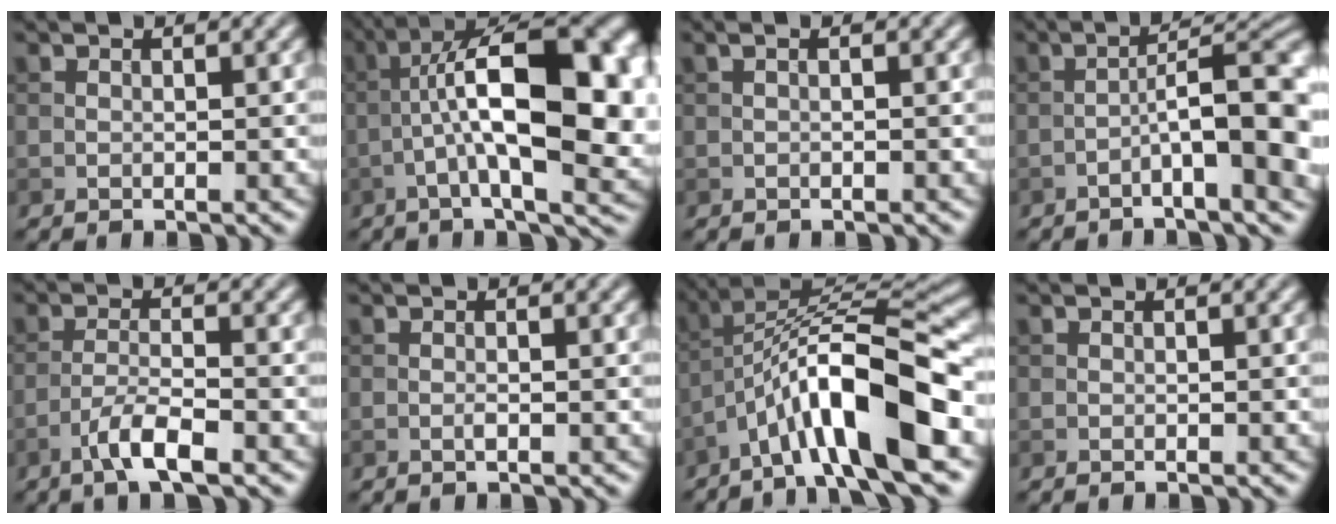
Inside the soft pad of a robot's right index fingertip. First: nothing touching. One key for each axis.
{"total": 15.1, "fx": -0.8, "fy": 5.3, "fz": 14.2, "tx": -0.216, "ty": 0.034, "tz": -0.018}
{"total": 0.8, "fx": 0.0, "fy": 0.1, "fz": 0.8, "tx": -0.012, "ty": -0.005, "tz": -0.003}
{"total": 9.8, "fx": -3.2, "fy": 2.3, "fz": 8.9, "tx": -0.124, "ty": 0.017, "tz": -0.047}
{"total": 3.9, "fx": -2.4, "fy": 0.7, "fz": 3.0, "tx": -0.060, "ty": 0.006, "tz": -0.052}
{"total": 0.7, "fx": -0.3, "fy": 0.1, "fz": 0.6, "tx": -0.014, "ty": -0.001, "tz": -0.007}
{"total": 10.9, "fx": -5.0, "fy": 2.5, "fz": 9.3, "tx": -0.153, "ty": 0.021, "tz": -0.090}
{"total": 0.0}